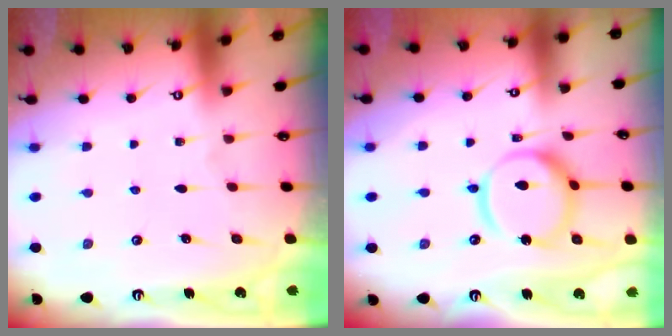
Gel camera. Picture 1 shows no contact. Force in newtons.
{"total": 12.9, "press": 12.9, "slide": 1.4}